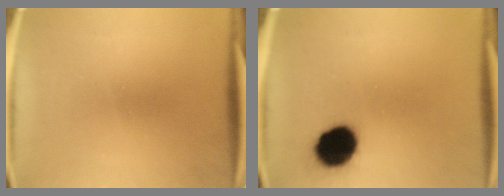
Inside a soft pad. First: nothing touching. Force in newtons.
{"total": 12.9}